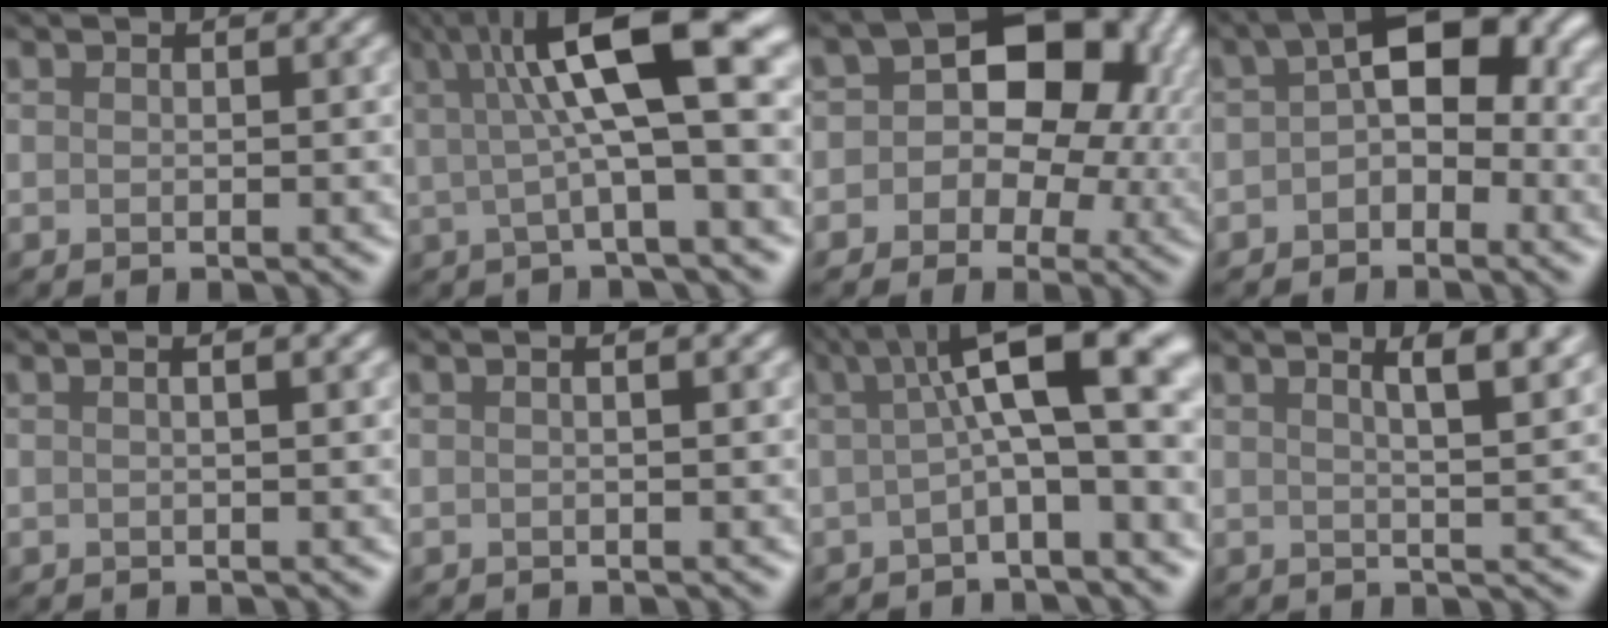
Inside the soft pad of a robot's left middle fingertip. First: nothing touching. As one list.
[{"total": 10.6, "force": [2.3, 2.6, 10.0], "torque": [-0.151, 0.017, 0.034]}, {"total": 12.5, "force": [0.9, 9.3, 8.3], "torque": [-0.058, 0.035, -0.022]}, {"total": 6.0, "force": [-0.1, 3.6, 4.8], "torque": [-0.056, 0.022, -0.015]}, {"total": 2.3, "force": [1.0, 1.0, 1.9], "torque": [-0.010, 0.008, -0.009]}, {"total": 1.3, "force": [0.5, 0.4, 1.1], "torque": [-0.010, -0.002, -0.002]}, {"total": 9.5, "force": [1.7, 2.5, 9.0], "torque": [-0.122, 0.028, 0.017]}, {"total": 6.9, "force": [3.5, 2.3, 5.5], "torque": [-0.035, 0.036, 0.022]}]